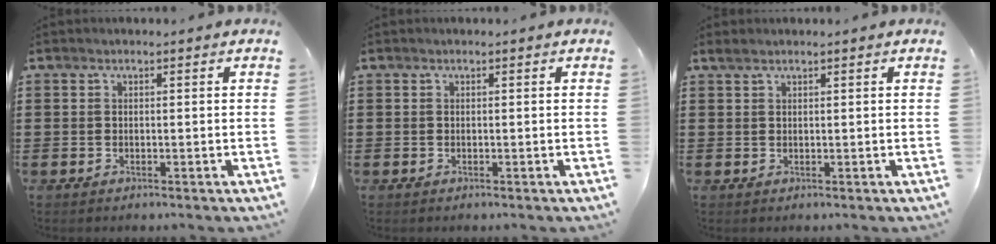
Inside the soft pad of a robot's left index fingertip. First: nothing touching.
{"total": 0.0}
{"total": 0.7, "force": [0.6, 0.1, 0.4], "torque": [-0.009, 0.001, 0.011]}